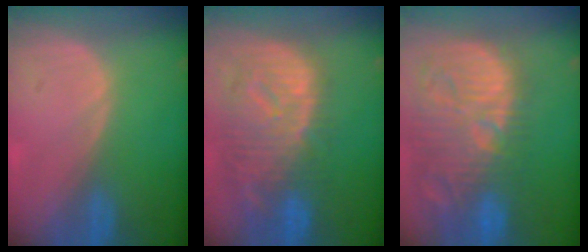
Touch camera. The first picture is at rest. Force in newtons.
{"total": 12.5, "press": 10.8, "slide": 6.3}
{"total": 15.4, "press": 13.4, "slide": 7.5}